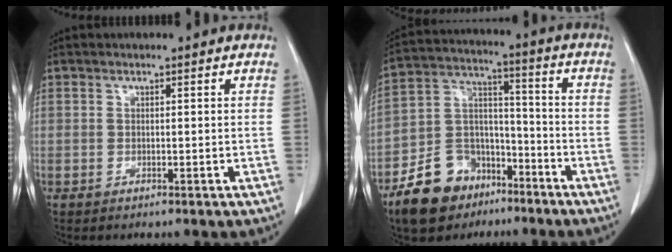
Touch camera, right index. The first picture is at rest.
{"total": 13.2, "force": [-8.8, 8.5, 4.9], "torque": [-0.102, 0.037, -0.150]}